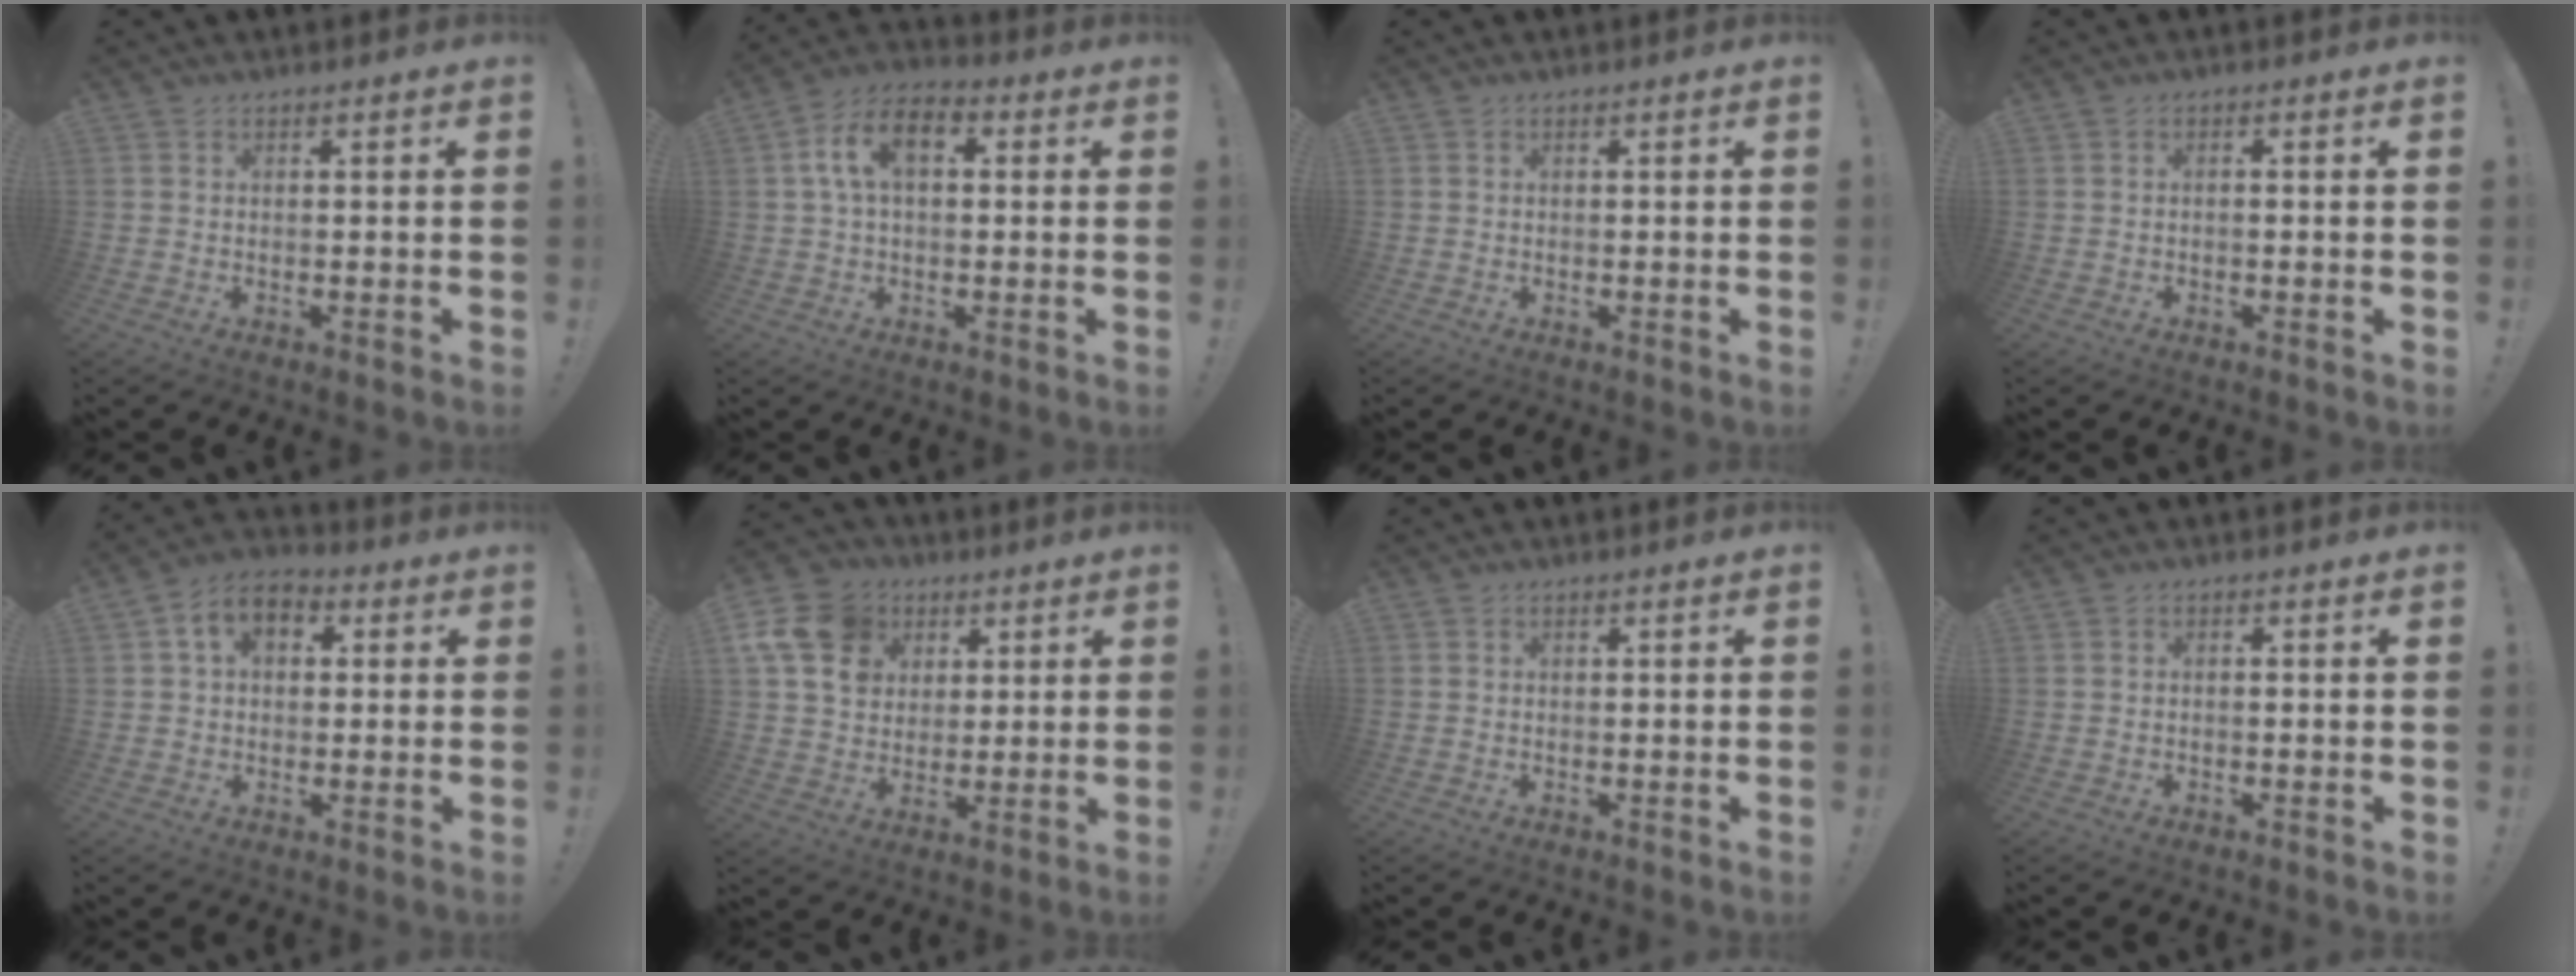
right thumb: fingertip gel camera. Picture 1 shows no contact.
{"total": 10.6, "force": [2.5, 6.4, 8.1], "torque": [-0.142, 0.015, 0.049]}
{"total": 0.0}
{"total": 1.0, "force": [-0.8, 0.0, 0.6], "torque": [-0.011, -0.001, -0.014]}
{"total": 8.1, "force": [2.3, 5.6, 5.4], "torque": [-0.089, 0.008, 0.045]}
{"total": 15.8, "force": [5.7, 12.7, 7.4], "torque": [-0.131, -0.022, 0.115]}
{"total": 0.0}
{"total": 0.8, "force": [-0.6, -0.1, 0.4], "torque": [-0.007, 0.000, -0.011]}